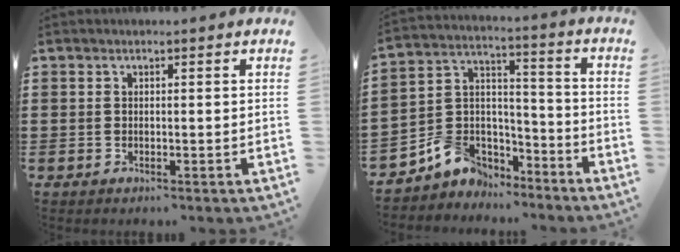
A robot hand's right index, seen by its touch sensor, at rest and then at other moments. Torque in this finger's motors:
{"motor_torque": [2.14, 0.00, 0.25, 0.03]}